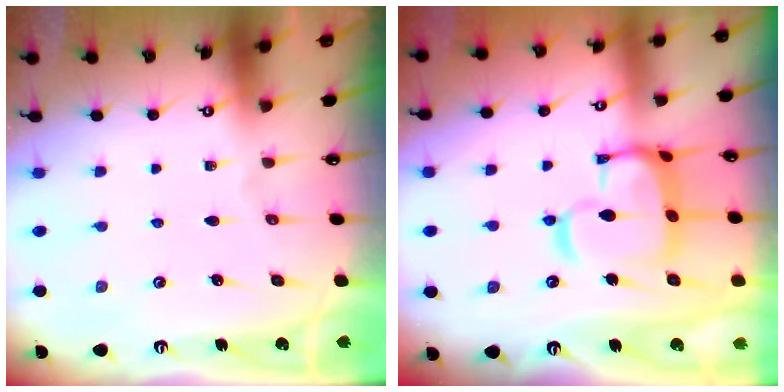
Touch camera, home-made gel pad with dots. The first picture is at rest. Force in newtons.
{"total": 11.7, "press": 11.6, "slide": 1.3}